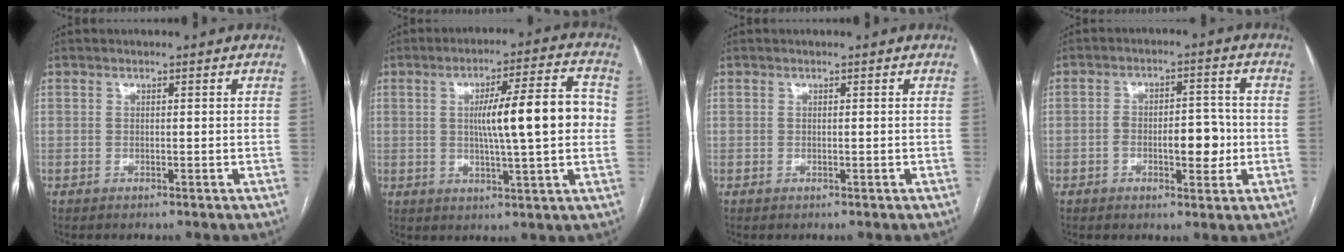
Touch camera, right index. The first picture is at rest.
{"total": 12.8, "force": [0.9, 1.1, 12.7], "torque": [-0.192, 0.020, 0.013]}
{"total": 0.0}
{"total": 6.7, "force": [-1.5, 2.8, 5.9], "torque": [-0.087, 0.015, -0.017]}